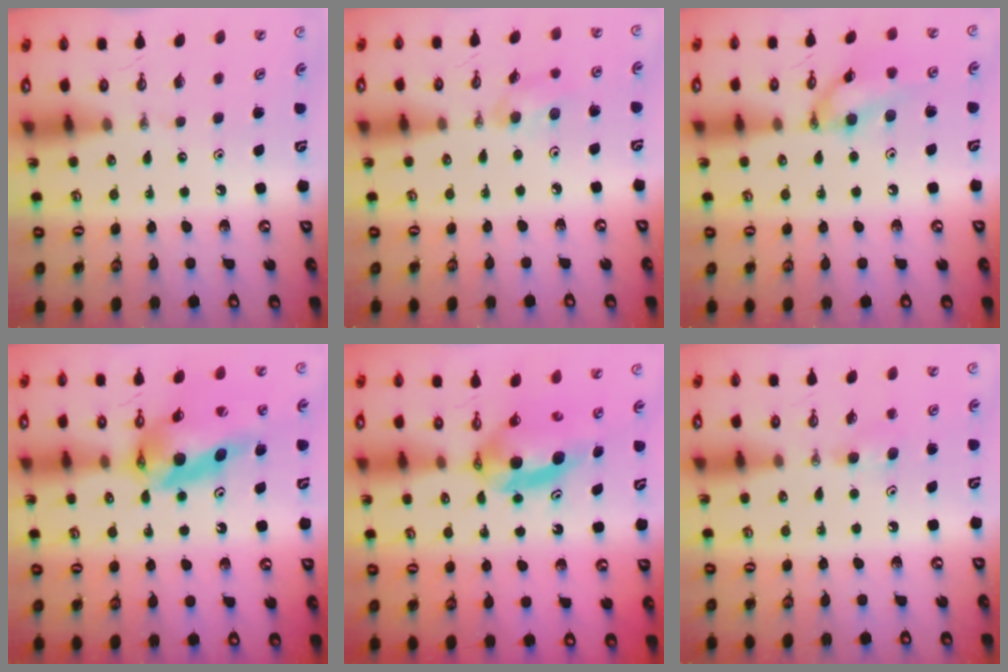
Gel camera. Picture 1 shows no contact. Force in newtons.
{"total": 7.4, "press": 5.6, "slide": 4.8}
{"total": 12.0, "press": 12.0, "slide": 0.7}
{"total": 15.9, "press": 15.7, "slide": 2.0}
{"total": 7.4, "press": 5.2, "slide": 5.2}
{"total": 3.3, "press": 3.2, "slide": 0.9}